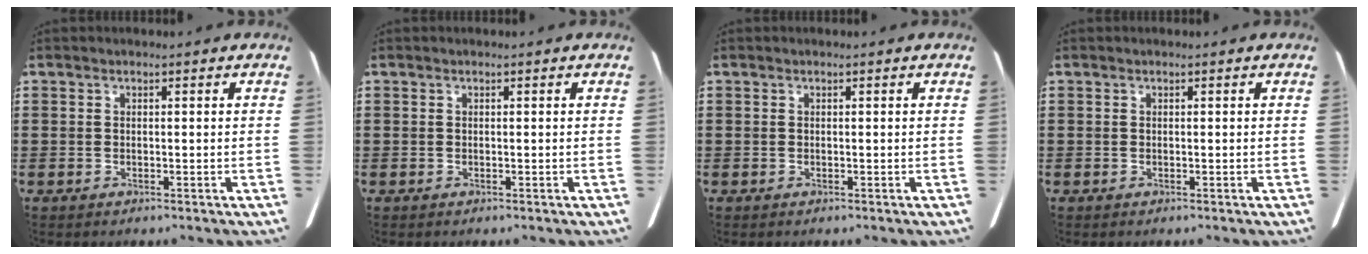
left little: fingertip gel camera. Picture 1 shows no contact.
{"total": 0.0}
{"total": 0.0}
{"total": 0.0}